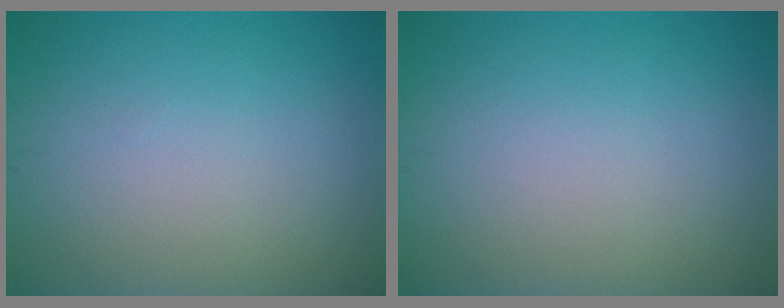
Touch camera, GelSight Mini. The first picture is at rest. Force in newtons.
{"total": 0.0}